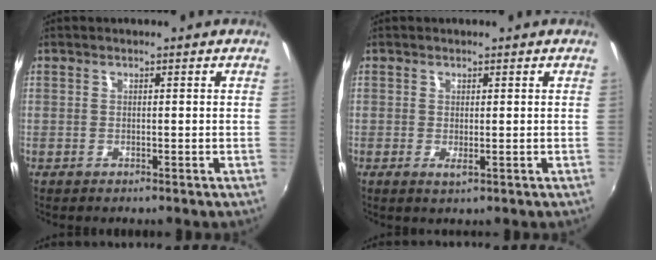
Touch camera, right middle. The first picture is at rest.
{"total": 1.5, "force": [-0.1, 0.3, 1.4], "torque": [-0.026, -0.007, -0.002]}